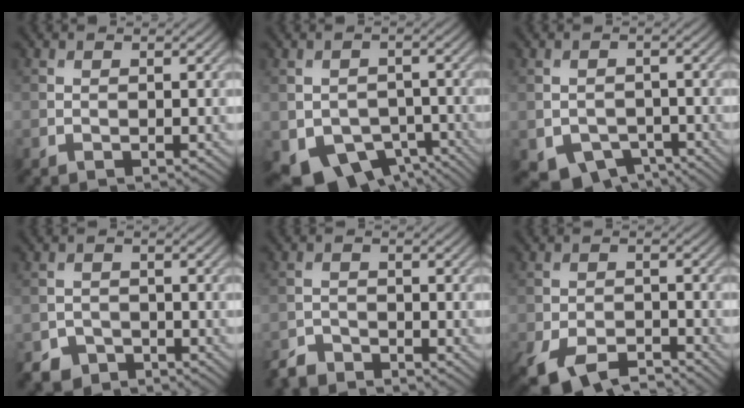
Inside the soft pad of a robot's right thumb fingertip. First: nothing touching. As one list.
[{"total": 7.9, "force": [-4.1, 5.5, 3.8], "torque": [-0.071, -0.036, -0.055]}, {"total": 4.7, "force": [-3.0, 3.1, 2.0], "torque": [-0.038, -0.018, -0.045]}, {"total": 3.3, "force": [-2.5, 2.0, 0.5], "torque": [-0.006, -0.002, -0.045]}, {"total": 2.4, "force": [-2.2, 0.7, 0.3], "torque": [-0.005, -0.002, -0.051]}, {"total": 8.3, "force": [-6.1, 3.5, 4.4], "torque": [-0.088, -0.021, -0.107]}]